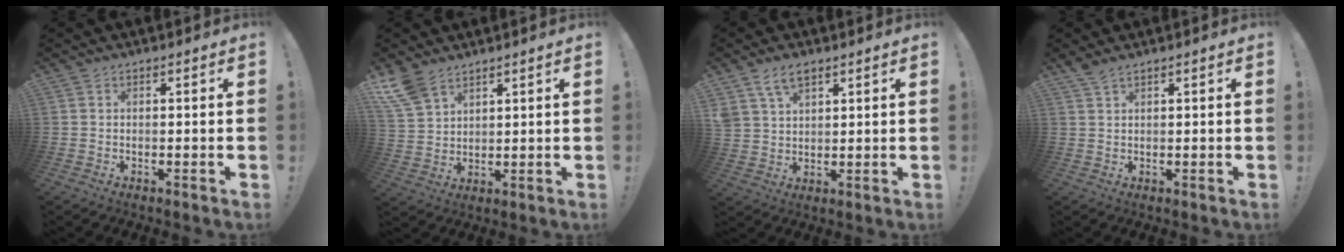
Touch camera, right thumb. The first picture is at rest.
{"total": 8.2, "force": [6.2, 4.2, 3.4], "torque": [-0.068, -0.029, 0.125]}
{"total": 7.3, "force": [4.5, 4.3, 3.8], "torque": [-0.074, -0.006, 0.088]}
{"total": 2.3, "force": [1.9, 0.4, 1.3], "torque": [-0.031, -0.008, 0.035]}